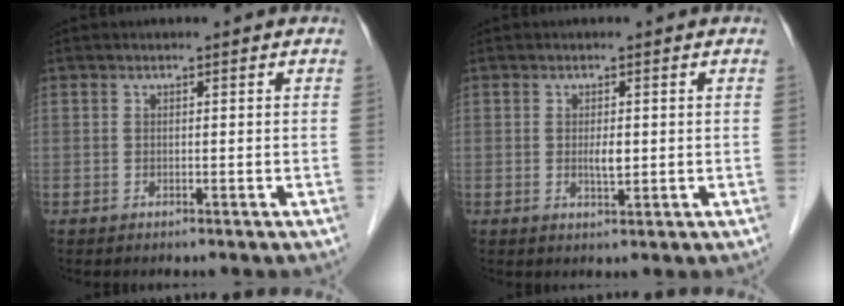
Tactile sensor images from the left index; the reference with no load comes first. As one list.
[{"total": 1.8, "force": [-0.1, 0.6, 1.7], "torque": [-0.032, -0.006, 0.000]}]